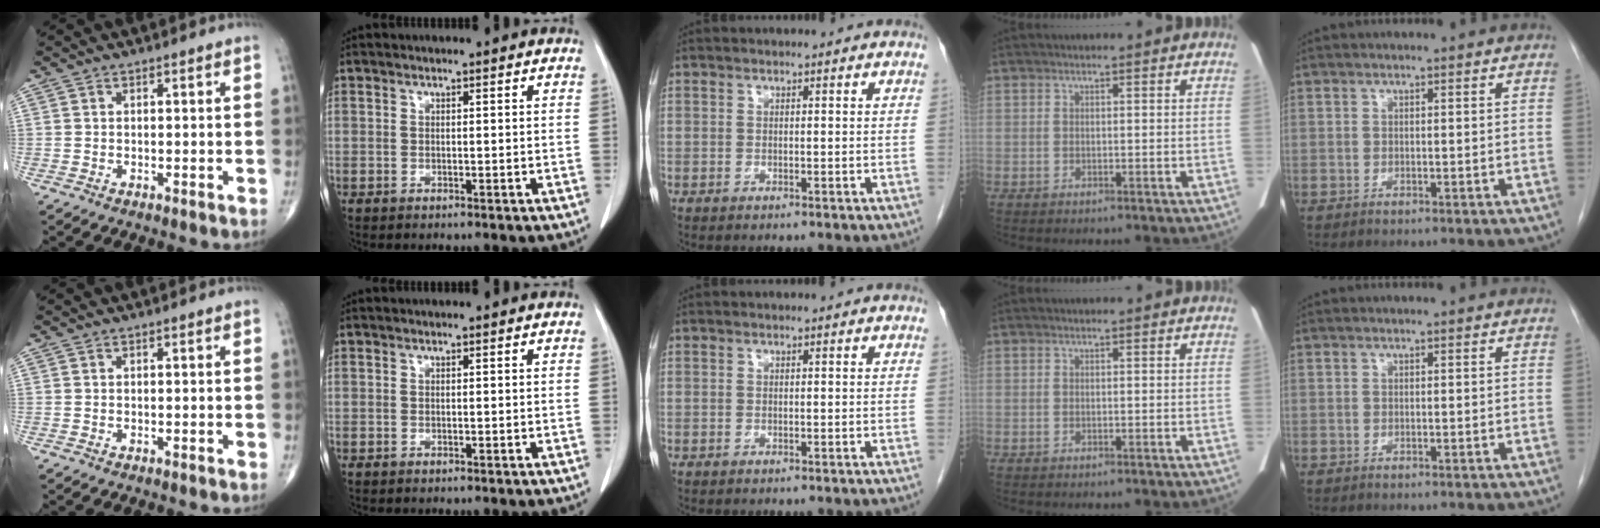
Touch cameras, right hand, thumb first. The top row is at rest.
{}